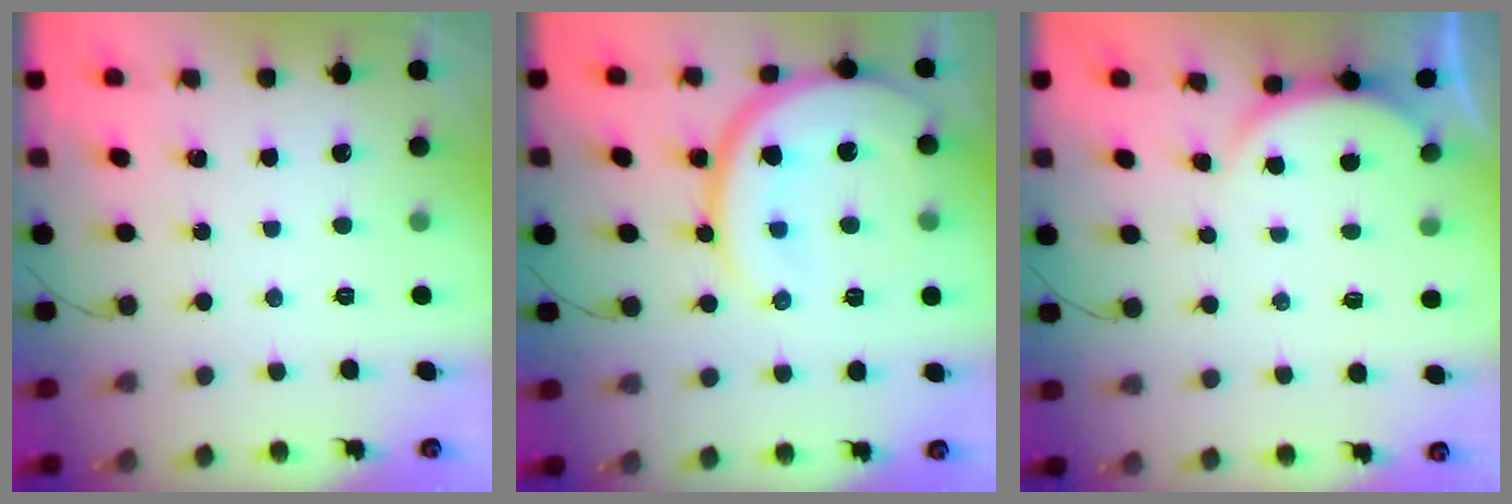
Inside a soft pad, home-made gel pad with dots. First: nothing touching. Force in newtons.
{"total": 18.1, "press": 18.0, "slide": 2.4}
{"total": 2.9, "press": 2.8, "slide": 0.6}